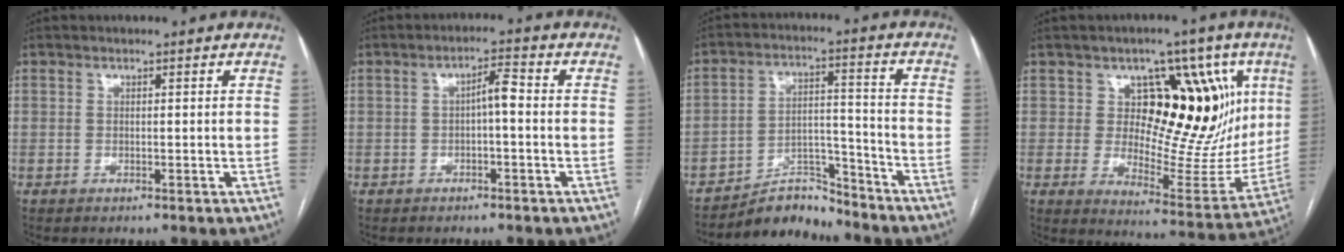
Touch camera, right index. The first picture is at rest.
{"total": 3.3, "force": [-0.2, 0.7, 3.2], "torque": [-0.052, 0.015, -0.003]}
{"total": 7.1, "force": [-6.9, 1.7, -0.1], "torque": [0.012, 0.033, -0.116]}
{"total": 17.6, "force": [6.0, 9.1, 13.8], "torque": [-0.155, 0.018, 0.096]}